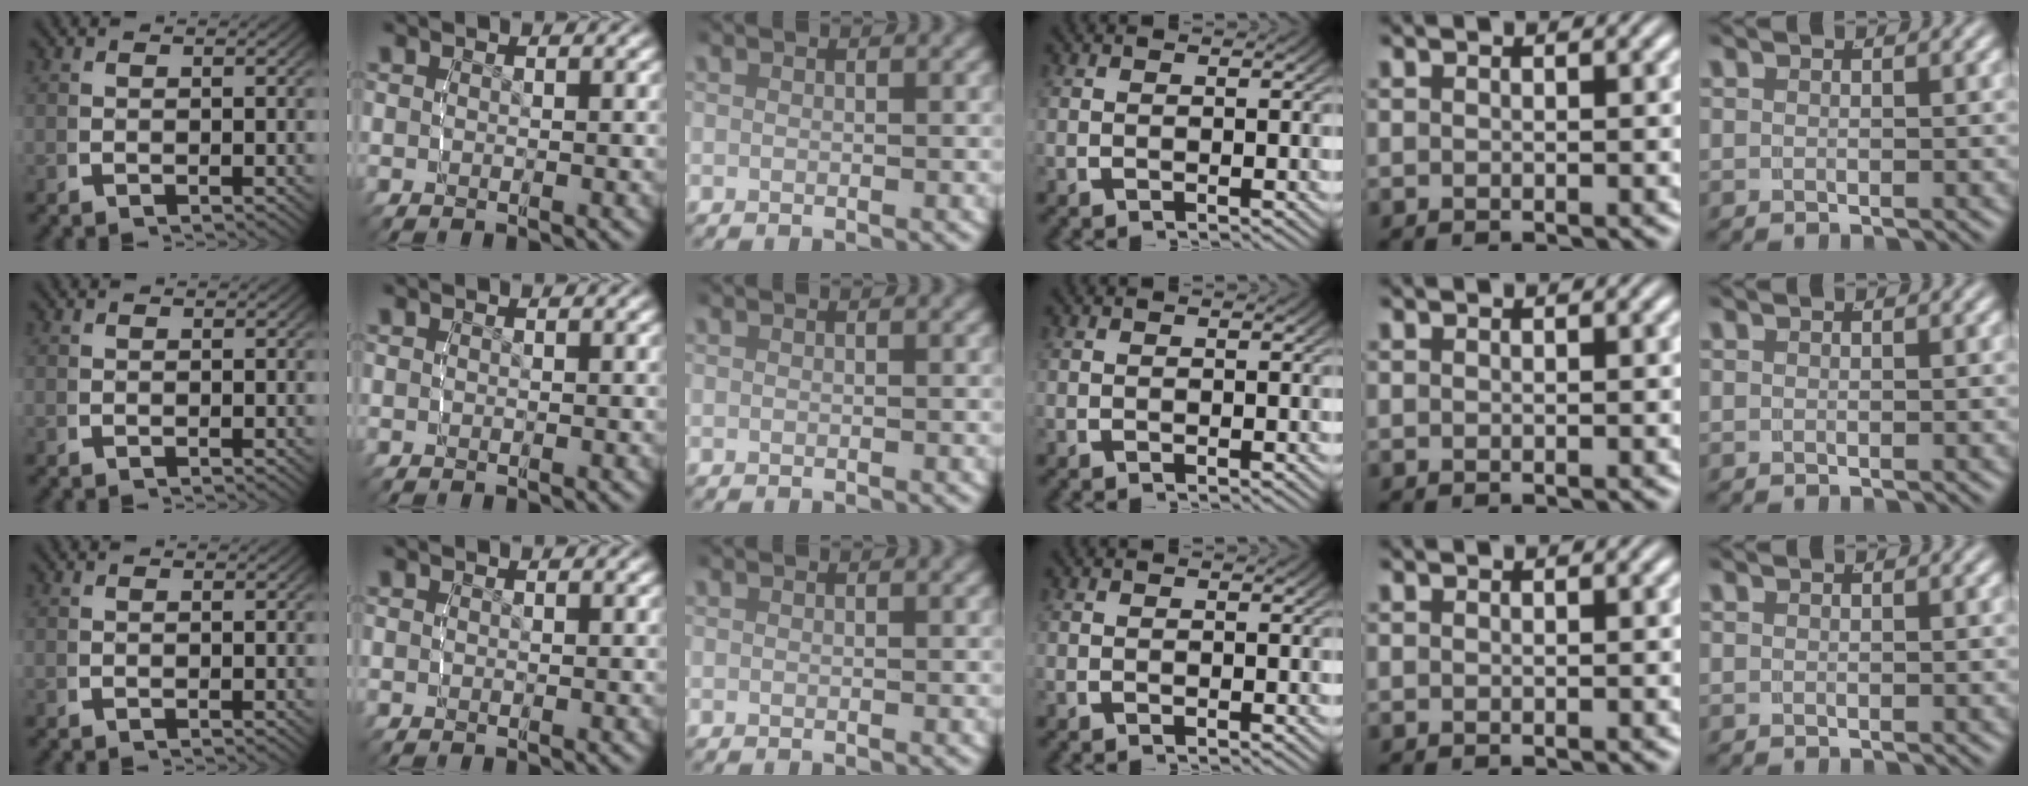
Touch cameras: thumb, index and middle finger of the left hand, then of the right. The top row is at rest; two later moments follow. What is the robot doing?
{"motion": "lift_and_place", "object": "legos"}